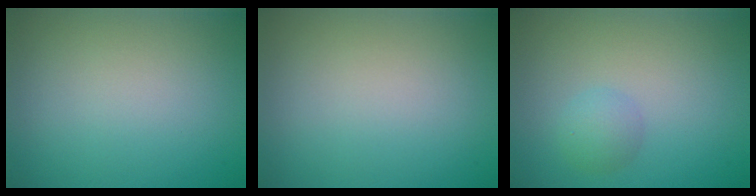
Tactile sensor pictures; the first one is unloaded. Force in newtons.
{"total": 0.0}
{"total": 1.8, "press": 1.7, "slide": 0.2}